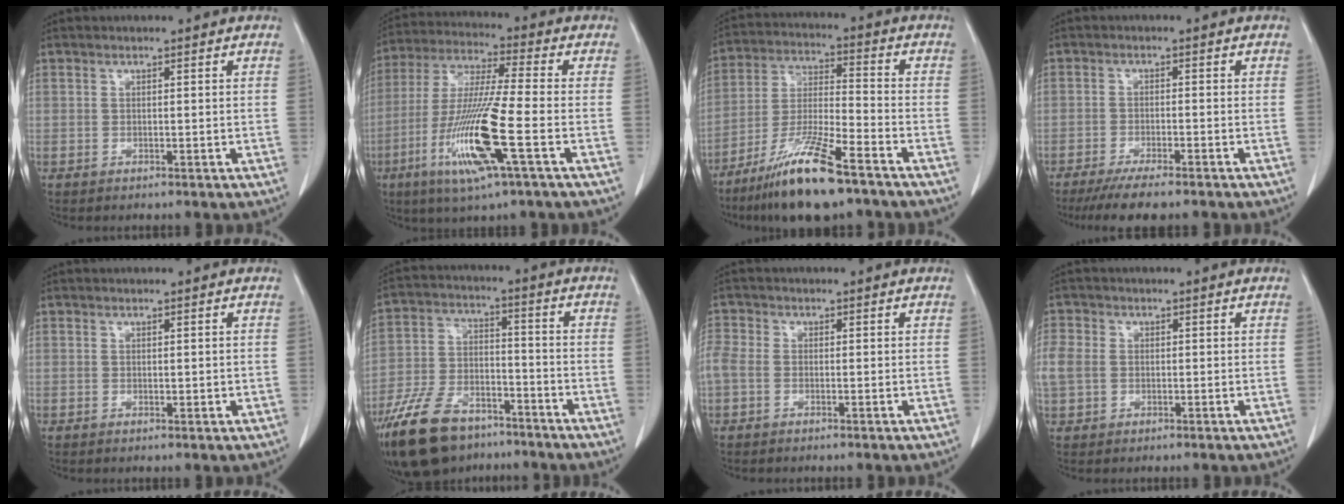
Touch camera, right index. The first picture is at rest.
{"total": 15.2, "force": [-5.3, 0.2, 14.3], "torque": [-0.297, -0.021, -0.103]}
{"total": 14.1, "force": [-9.5, 1.6, 10.2], "torque": [-0.205, -0.028, -0.174]}
{"total": 6.2, "force": [-5.0, 1.1, 3.6], "torque": [-0.055, -0.011, -0.080]}
{"total": 0.8, "force": [0.1, 0.5, 0.6], "torque": [-0.008, -0.002, 0.004]}
{"total": 14.8, "force": [-10.6, 7.4, 7.3], "torque": [-0.149, 0.002, -0.185]}
{"total": 3.6, "force": [-0.5, 2.7, 2.3], "torque": [-0.074, 0.015, -0.011]}
{"total": 4.9, "force": [0.2, 4.1, 2.7], "torque": [-0.083, 0.017, 0.008]}